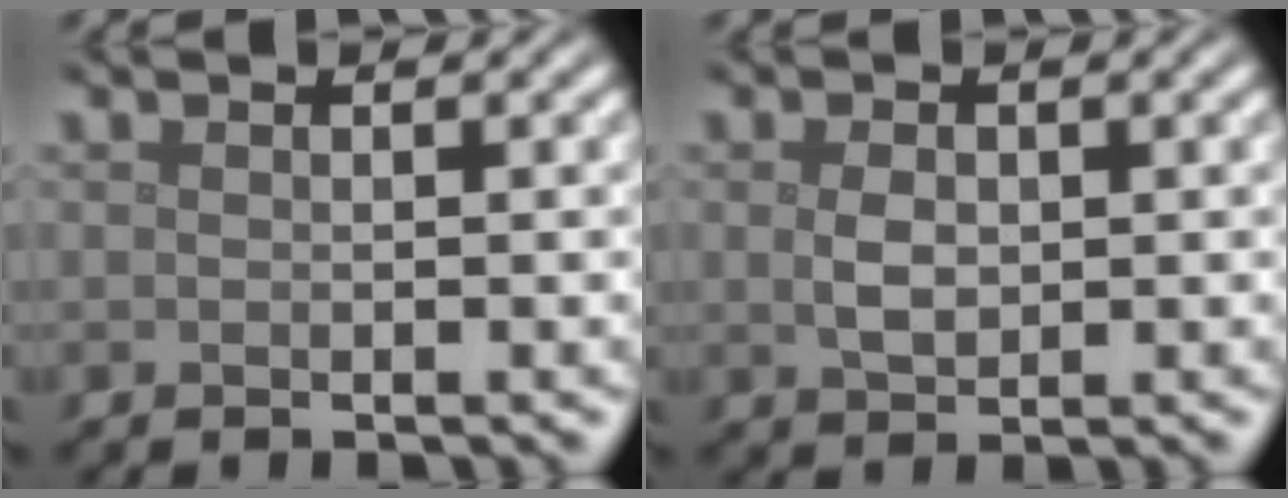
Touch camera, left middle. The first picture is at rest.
{"total": 2.0, "force": [0.2, 1.4, 1.5], "torque": [-0.033, 0.000, 0.006]}